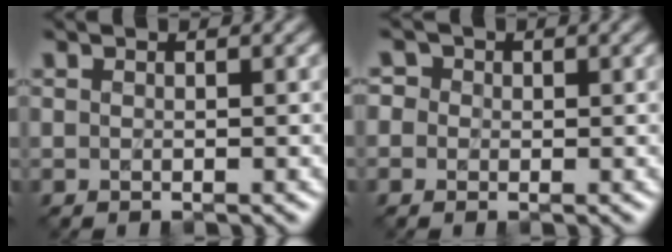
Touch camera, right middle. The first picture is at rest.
{"total": 2.4, "force": [0.8, 2.1, 0.9], "torque": [0.001, 0.015, -0.011]}